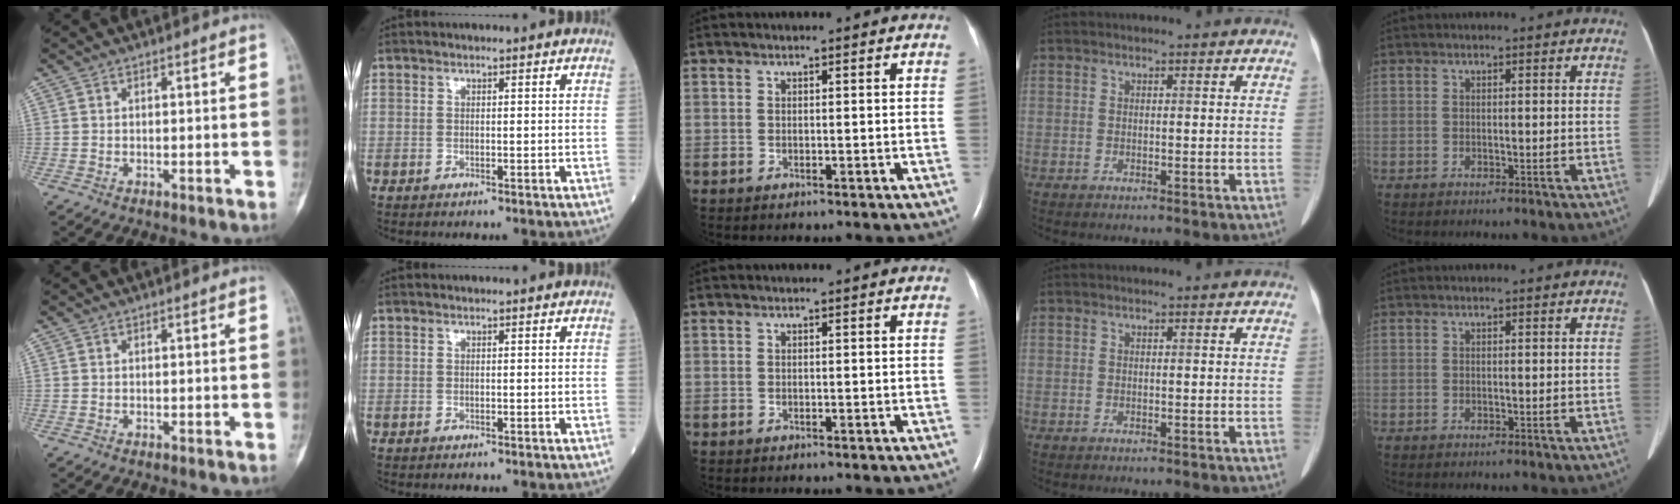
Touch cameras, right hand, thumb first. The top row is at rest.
{}